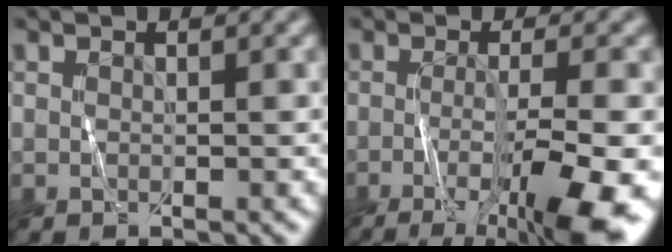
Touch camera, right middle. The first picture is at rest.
{"total": 9.5, "force": [-4.1, 1.9, 8.4], "torque": [-0.128, -0.012, -0.062]}